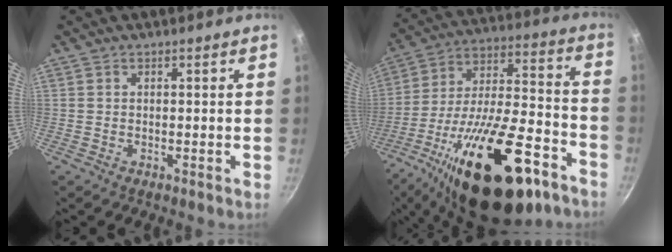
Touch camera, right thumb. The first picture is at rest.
{"total": 30.5, "force": [-16.5, 12.4, 22.5], "torque": [-0.347, 0.072, -0.254]}